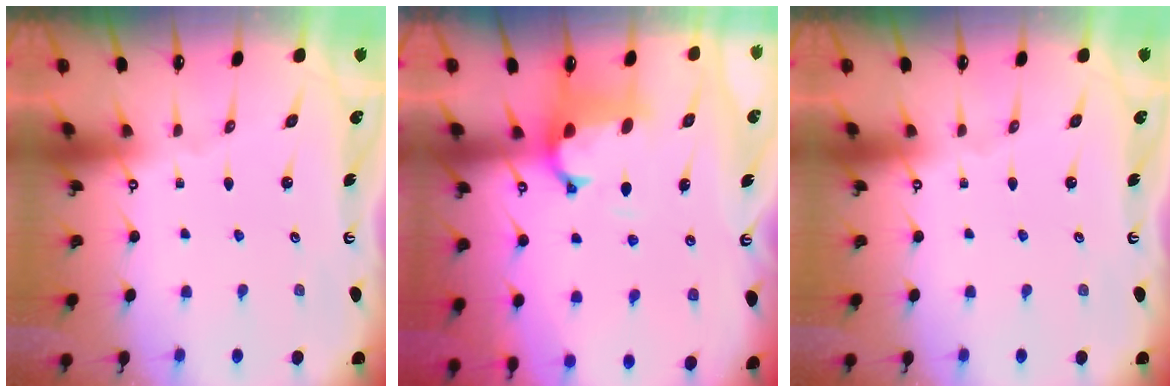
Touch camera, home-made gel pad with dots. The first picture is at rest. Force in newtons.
{"total": 1.9, "press": 1.5, "slide": 1.1}
{"total": 0.0}